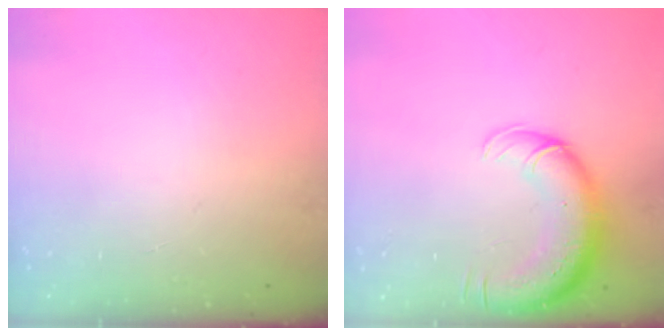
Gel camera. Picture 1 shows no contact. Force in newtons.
{"total": 14.4, "press": 14.0, "slide": 3.4}